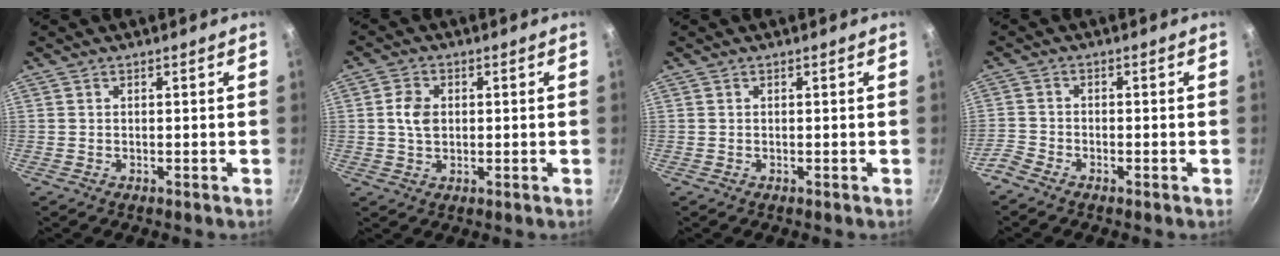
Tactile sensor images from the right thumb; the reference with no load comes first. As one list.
[{"total": 4.7, "force": [0.5, 3.4, 3.2], "torque": [-0.050, 0.004, 0.008]}, {"total": 0.0}, {"total": 3.0, "force": [-2.5, 1.3, 1.1], "torque": [-0.033, 0.018, -0.060]}]